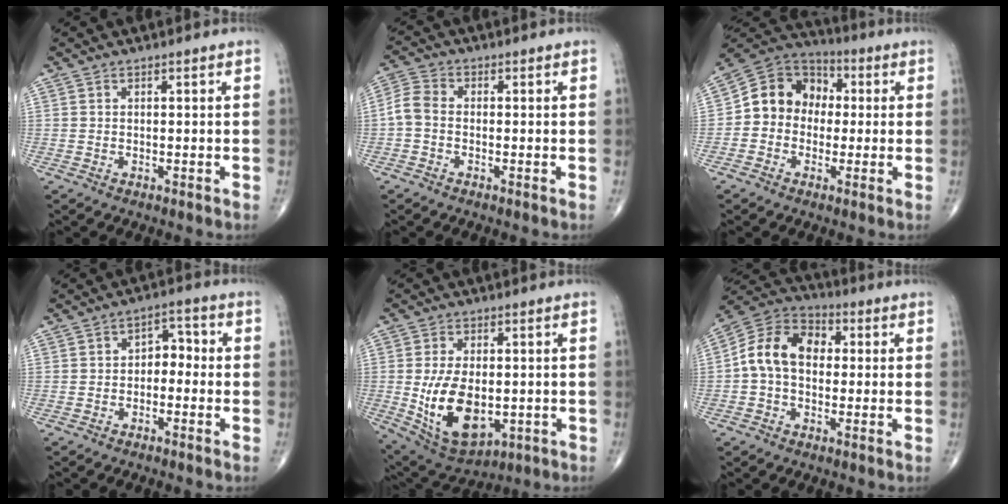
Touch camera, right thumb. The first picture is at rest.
{"total": 4.2, "force": [-0.8, 2.9, 3.0], "torque": [-0.063, 0.013, -0.030]}
{"total": 11.4, "force": [0.1, 9.7, 6.1], "torque": [-0.072, 0.039, -0.014]}
{"total": 4.4, "force": [-1.0, 3.0, 3.1], "torque": [-0.023, 0.029, -0.027]}
{"total": 14.4, "force": [-1.8, 8.1, 11.8], "torque": [-0.197, -0.010, -0.007]}
{"total": 11.7, "force": [0.5, 8.3, 8.2], "torque": [-0.134, 0.034, -0.005]}